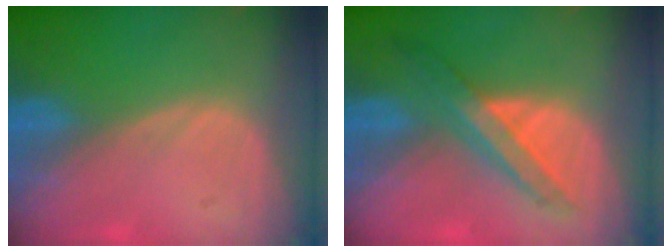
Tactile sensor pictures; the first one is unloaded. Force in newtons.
{"total": 7.2, "press": 6.2, "slide": 3.5}